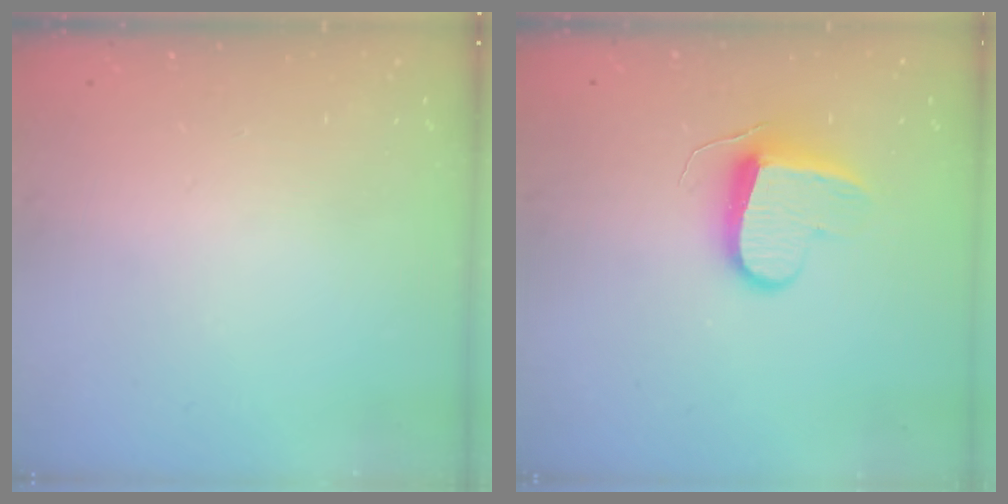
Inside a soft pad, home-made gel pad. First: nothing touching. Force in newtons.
{"total": 8.9, "press": 8.9, "slide": 0.1}